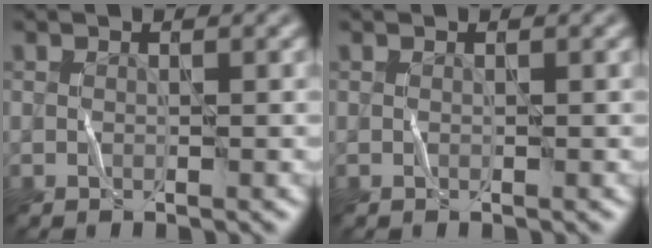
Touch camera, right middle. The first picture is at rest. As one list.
[{"total": 0.0}]